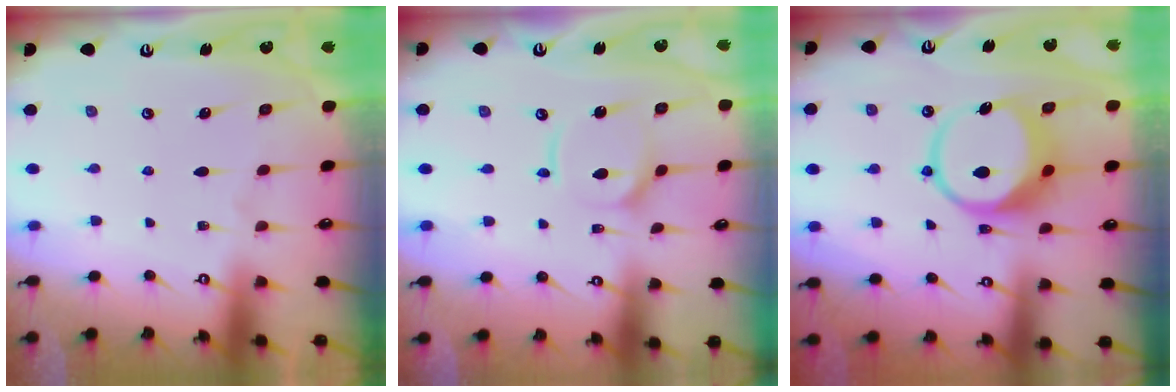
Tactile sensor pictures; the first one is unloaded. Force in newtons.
{"total": 8.9, "press": 8.9, "slide": 0.9}
{"total": 10.3, "press": 10.2, "slide": 1.2}